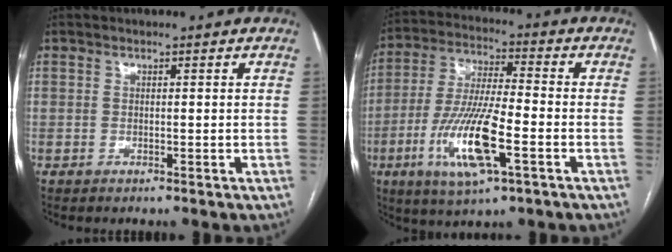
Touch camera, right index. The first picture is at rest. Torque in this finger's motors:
{"motor_torque": [1.49, -0.64, 0.63, 0.21]}